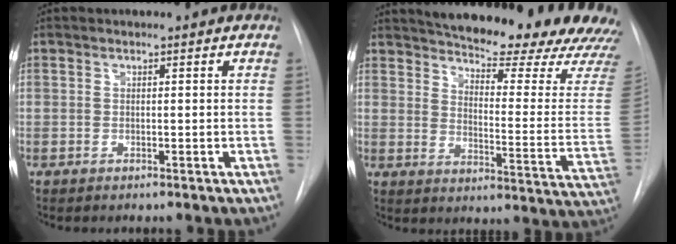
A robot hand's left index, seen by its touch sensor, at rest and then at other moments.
{"total": 26.9, "force": [23.7, 4.1, 12.1], "torque": [-0.183, -0.091, 0.283]}